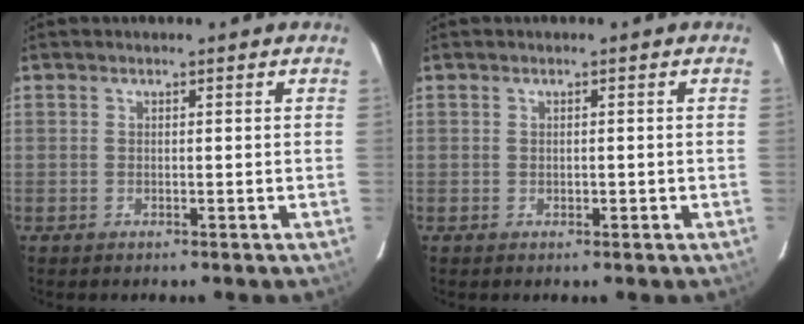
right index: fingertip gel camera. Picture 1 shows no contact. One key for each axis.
{"total": 0.7, "fx": -0.1, "fy": 0.5, "fz": 0.4, "tx": -0.006, "ty": 0.001, "tz": 0.000}